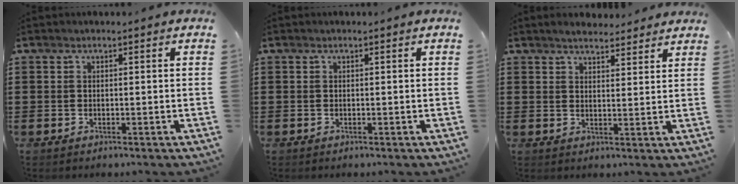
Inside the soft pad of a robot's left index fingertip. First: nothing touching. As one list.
[{"total": 0.0}, {"total": 3.1, "force": [3.0, 0.3, 0.7], "torque": [-0.019, -0.004, 0.056]}]